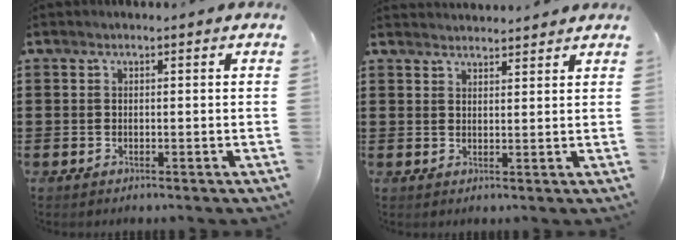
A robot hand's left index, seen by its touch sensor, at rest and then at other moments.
{"total": 2.2, "force": [2.1, -0.1, -0.3], "torque": [-0.001, -0.006, 0.042]}